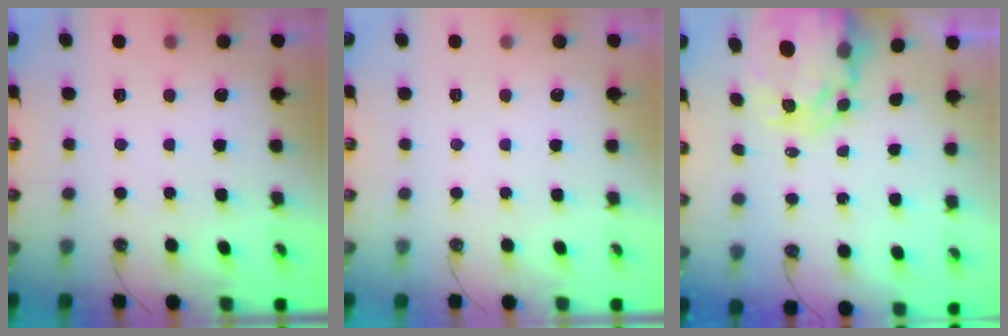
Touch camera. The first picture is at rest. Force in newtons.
{"total": 0.0}
{"total": 8.6, "press": 8.6, "slide": 0.7}